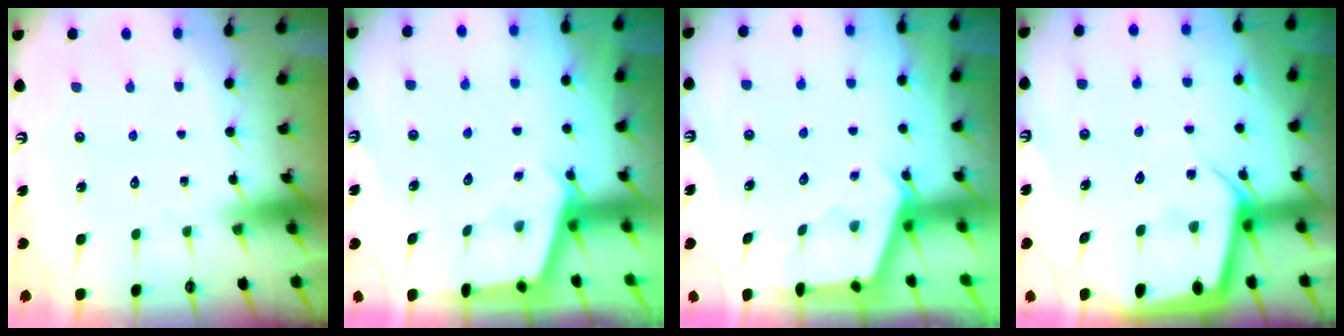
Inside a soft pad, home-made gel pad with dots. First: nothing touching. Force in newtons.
{"total": 2.9, "press": 2.9, "slide": 0.4}
{"total": 2.6, "press": 2.6, "slide": 0.3}
{"total": 6.4, "press": 6.4, "slide": 0.6}